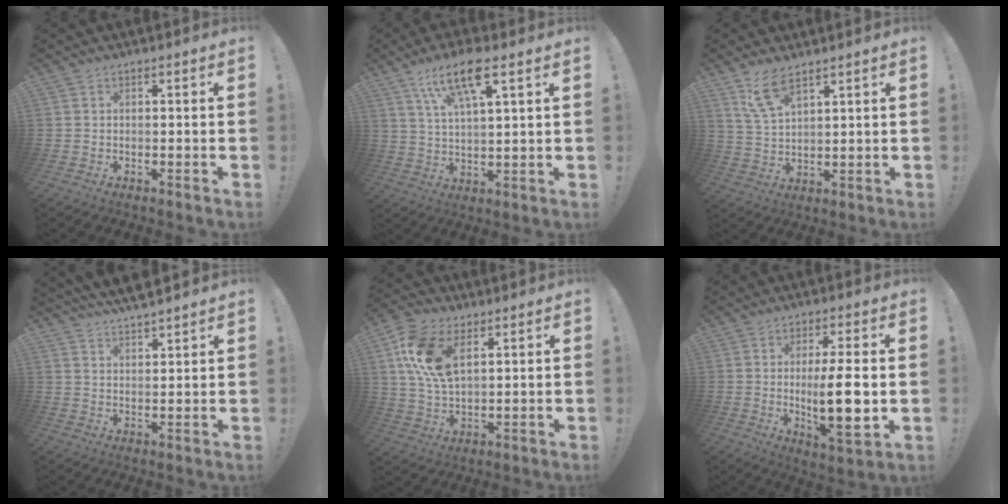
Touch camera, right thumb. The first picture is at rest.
{"total": 12.7, "force": [7.2, 3.4, 9.9], "torque": [-0.165, -0.024, 0.120]}
{"total": 8.1, "force": [6.0, 2.5, 4.9], "torque": [-0.091, -0.022, 0.112]}
{"total": 5.8, "force": [5.3, 1.0, 2.0], "torque": [-0.036, -0.036, 0.097]}
{"total": 14.1, "force": [6.2, 7.9, 9.9], "torque": [-0.205, -0.018, 0.115]}
{"total": 12.6, "force": [0.4, 2.7, 12.3], "torque": [-0.200, -0.017, -0.002]}